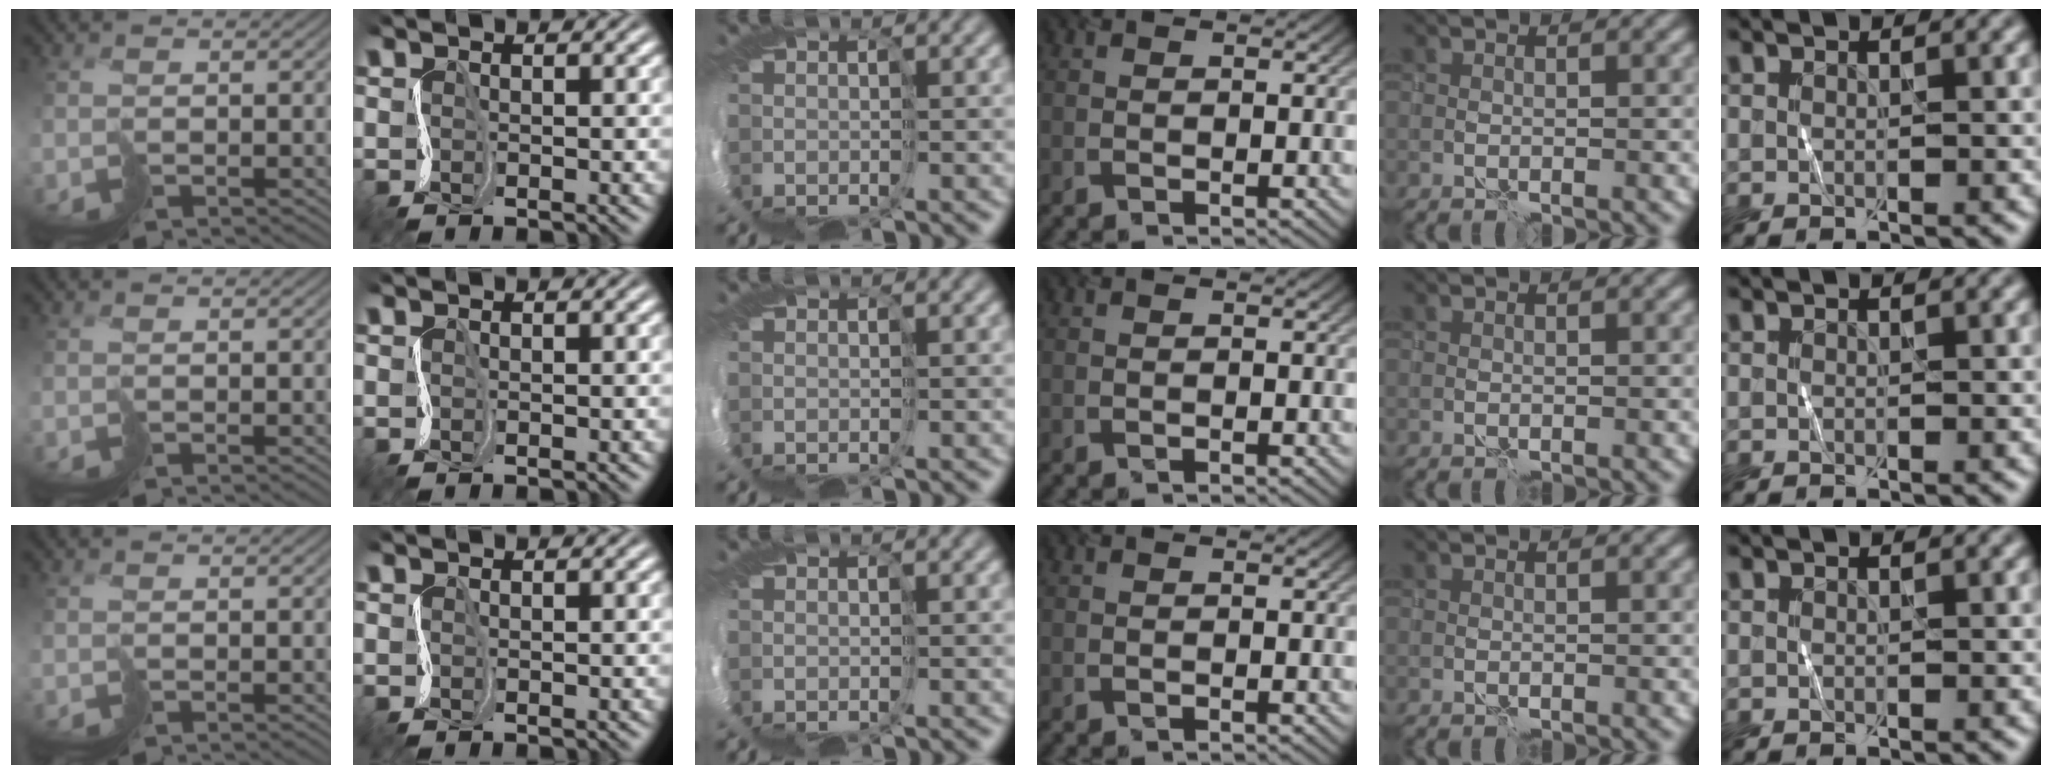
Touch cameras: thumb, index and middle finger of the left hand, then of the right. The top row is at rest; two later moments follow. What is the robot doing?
{"motion": "cut", "object": "paper bag"}